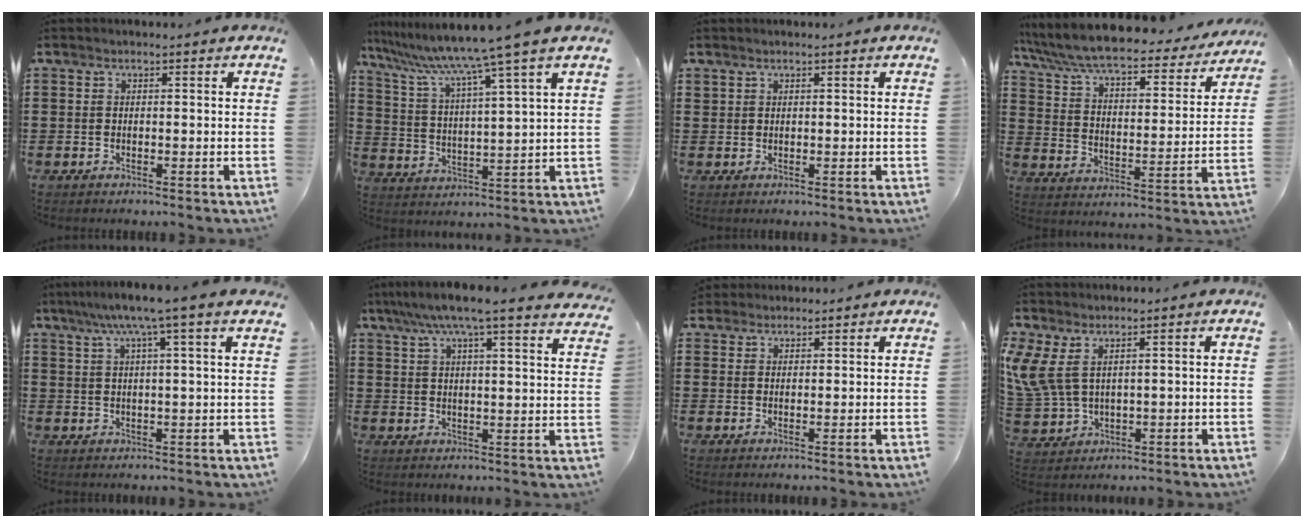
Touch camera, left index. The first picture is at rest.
{"total": 8.8, "force": [7.1, -1.7, 4.8], "torque": [-0.123, -0.052, 0.110]}
{"total": 0.7, "force": [0.6, 0.3, 0.1], "torque": [-0.004, 0.001, 0.012]}
{"total": 7.1, "force": [6.3, 0.8, 3.2], "torque": [-0.091, -0.042, 0.105]}
{"total": 6.3, "force": [4.3, -0.6, 4.6], "torque": [-0.102, -0.003, 0.070]}
{"total": 7.5, "force": [6.3, -0.1, 4.1], "torque": [-0.100, -0.024, 0.108]}
{"total": 1.9, "force": [1.8, 0.5, -0.2], "torque": [-0.003, 0.004, 0.036]}
{"total": 5.6, "force": [2.6, 2.8, 4.1], "torque": [-0.120, -0.010, 0.042]}